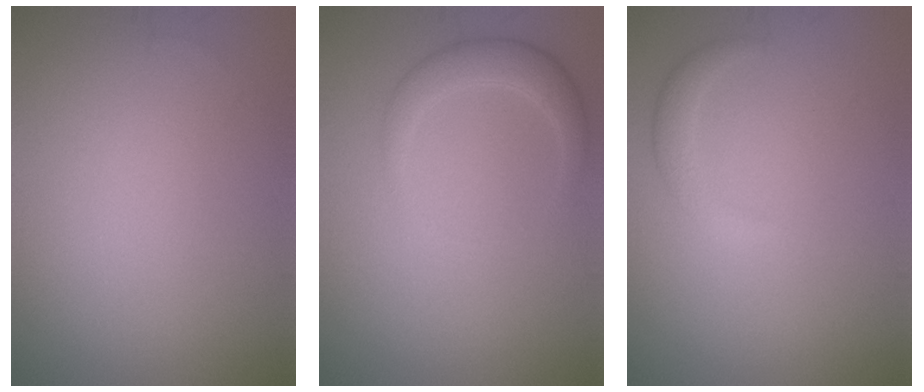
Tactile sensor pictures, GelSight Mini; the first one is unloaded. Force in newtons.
{"total": 2.2, "press": 2.2, "slide": 0.2}
{"total": 1.6, "press": 1.6, "slide": 0.1}